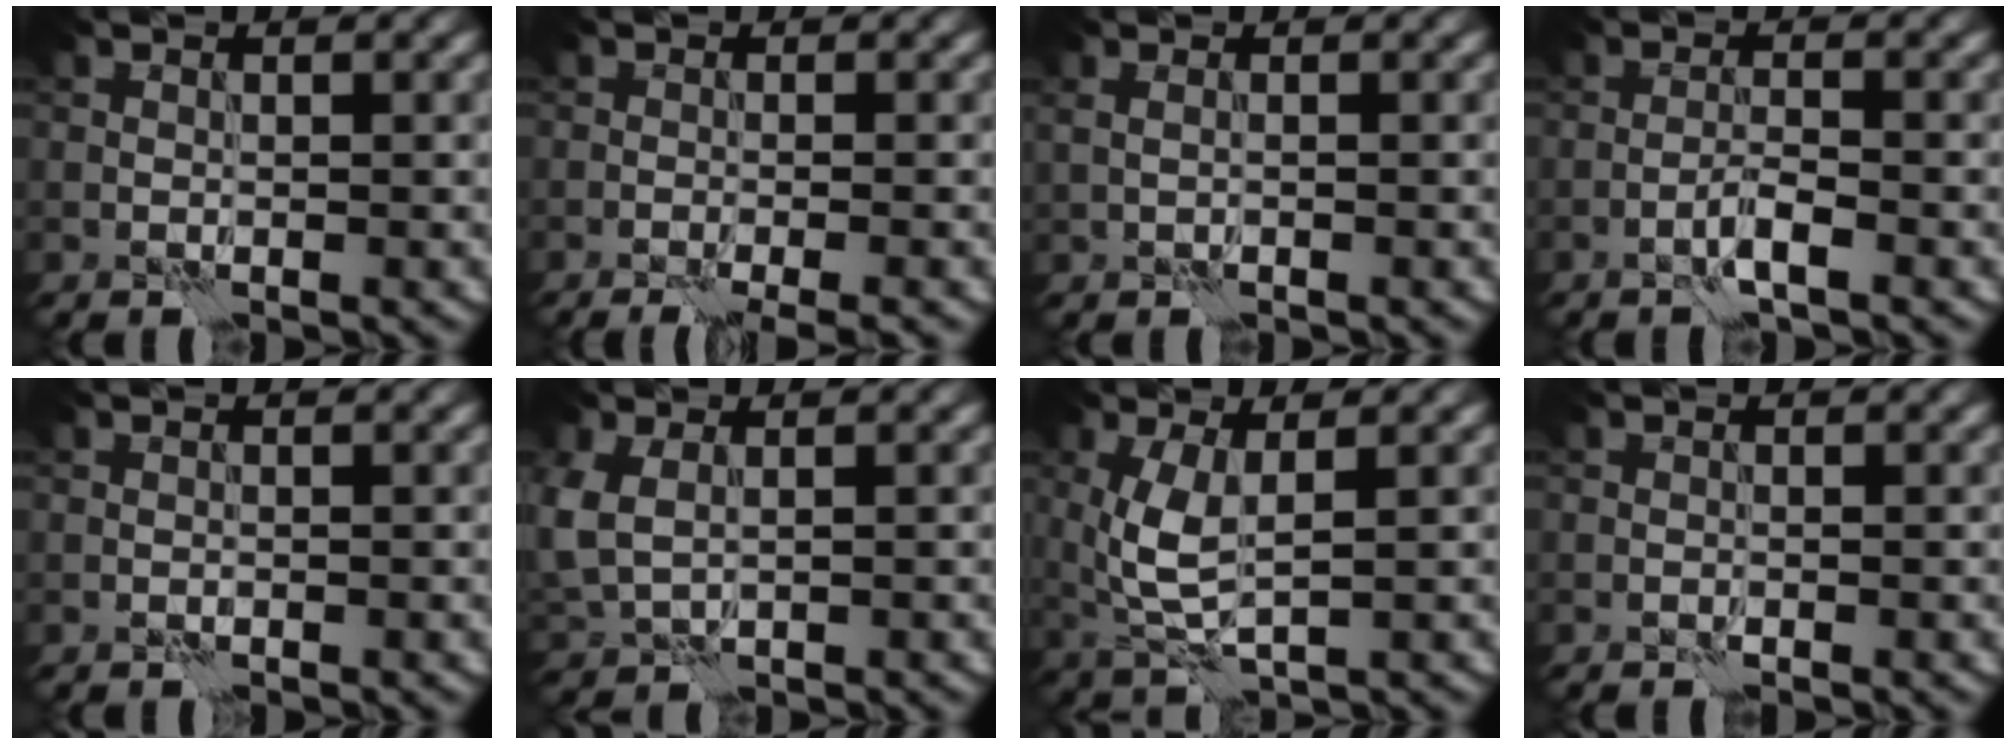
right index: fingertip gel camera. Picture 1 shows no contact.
{"total": 3.6, "force": [-1.8, 1.1, 3.0], "torque": [-0.024, 0.005, -0.025]}
{"total": 0.8, "force": [0.5, 0.3, 0.5], "torque": [-0.008, 0.000, 0.006]}
{"total": 1.8, "force": [-1.0, 0.1, 1.5], "torque": [-0.028, 0.009, -0.021]}
{"total": 0.0}
{"total": 3.6, "force": [0.8, 2.7, 2.3], "torque": [-0.067, -0.004, 0.027]}
{"total": 4.2, "force": [0.7, 1.6, 3.8], "torque": [-0.093, -0.002, 0.018]}
{"total": 0.0}